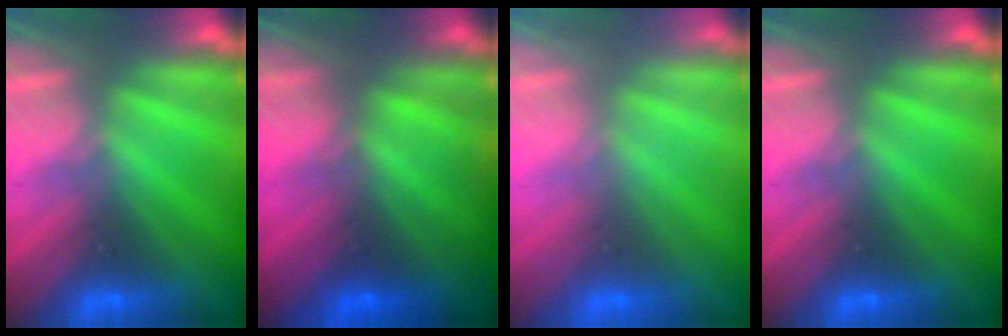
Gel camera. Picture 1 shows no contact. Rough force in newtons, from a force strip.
{"total": 7.1}
{"total": 2.5}
{"total": 0.0}